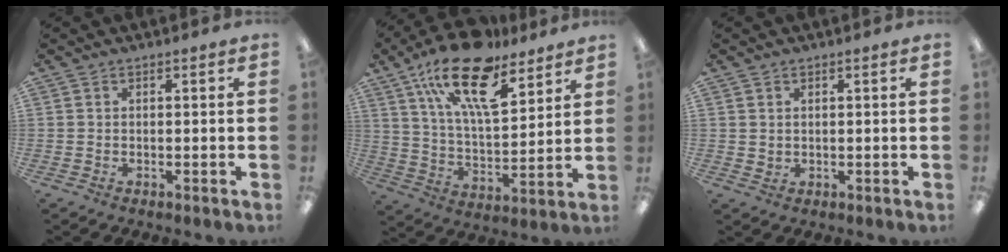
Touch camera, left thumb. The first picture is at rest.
{"total": 21.3, "force": [13.5, 8.8, 13.9], "torque": [-0.233, -0.068, 0.234]}
{"total": 1.3, "force": [1.0, 0.9, 0.2], "torque": [0.004, -0.001, 0.016]}